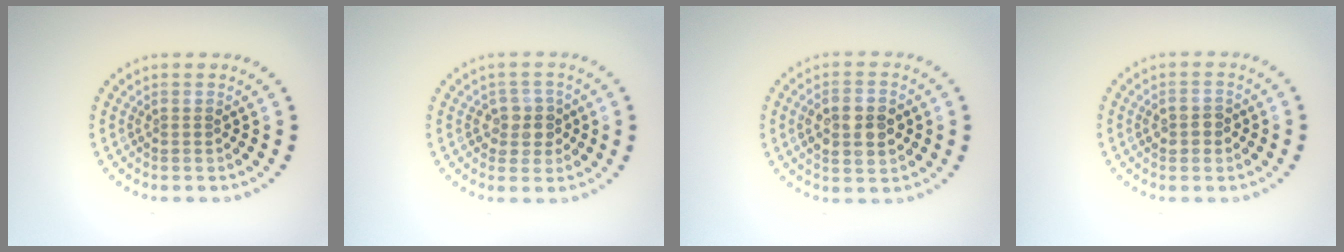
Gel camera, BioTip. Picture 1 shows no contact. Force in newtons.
{"total": 2.5, "press": 2.2, "slide": 1.0}
{"total": 3.9, "press": 3.9, "slide": 0.5}
{"total": 1.8, "press": 1.8, "slide": 0.2}